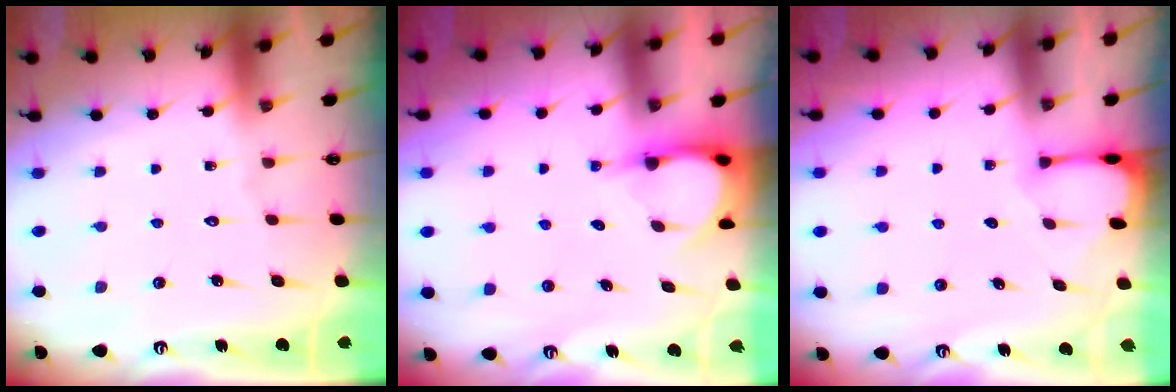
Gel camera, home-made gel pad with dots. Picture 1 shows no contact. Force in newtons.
{"total": 3.9, "press": 3.9, "slide": 0.2}
{"total": 1.2, "press": 1.2, "slide": 0.3}